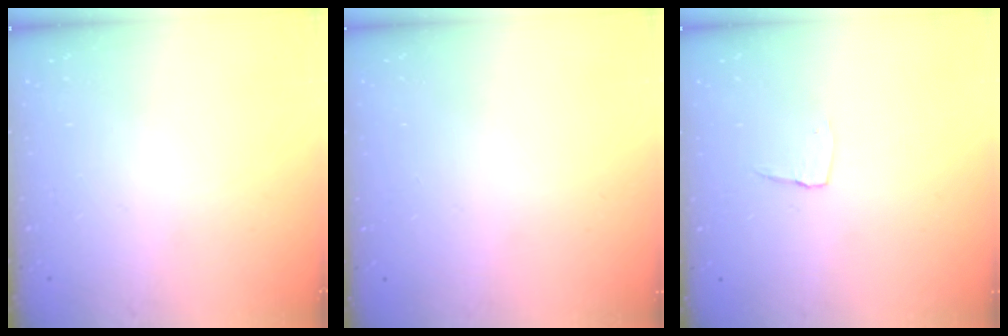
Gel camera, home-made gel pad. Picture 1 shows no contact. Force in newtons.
{"total": 0.0}
{"total": 3.6, "press": 3.6, "slide": 0.3}